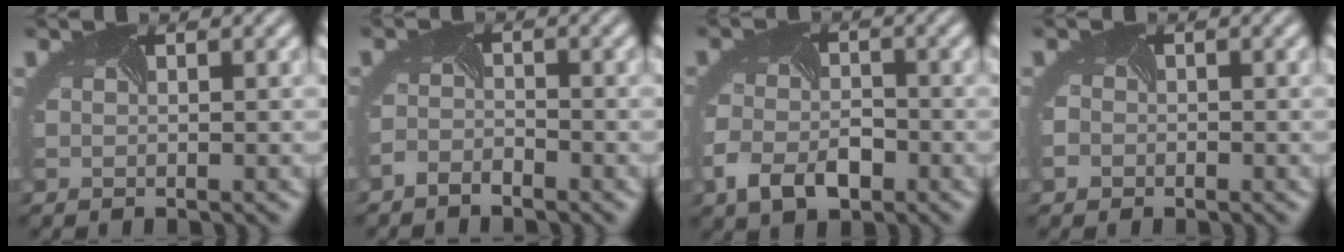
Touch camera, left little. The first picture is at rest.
{"total": 1.6, "force": [-1.6, 0.3, 0.2], "torque": [-0.013, -0.004, -0.035]}
{"total": 4.5, "force": [-2.2, 2.8, 2.9], "torque": [-0.063, -0.019, -0.045]}
{"total": 1.2, "force": [-0.8, 1.0, 0.1], "torque": [0.000, -0.009, -0.010]}